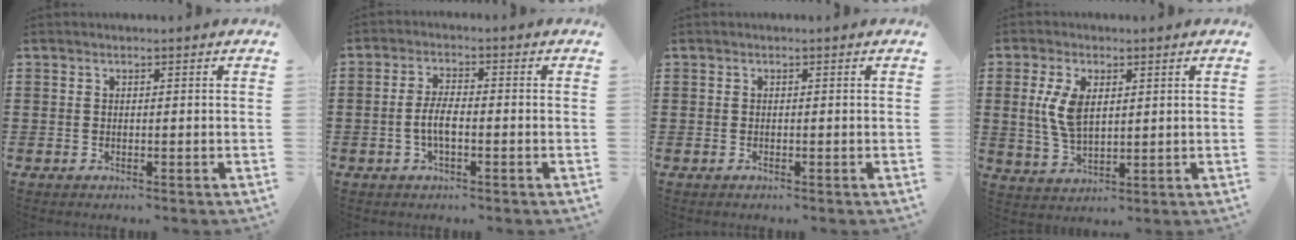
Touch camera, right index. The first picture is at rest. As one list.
[{"total": 3.9, "force": [-1.0, 1.3, 3.6], "torque": [-0.083, -0.002, -0.025]}, {"total": 0.0}, {"total": 6.5, "force": [1.4, 3.3, 5.4], "torque": [-0.127, 0.004, 0.020]}]